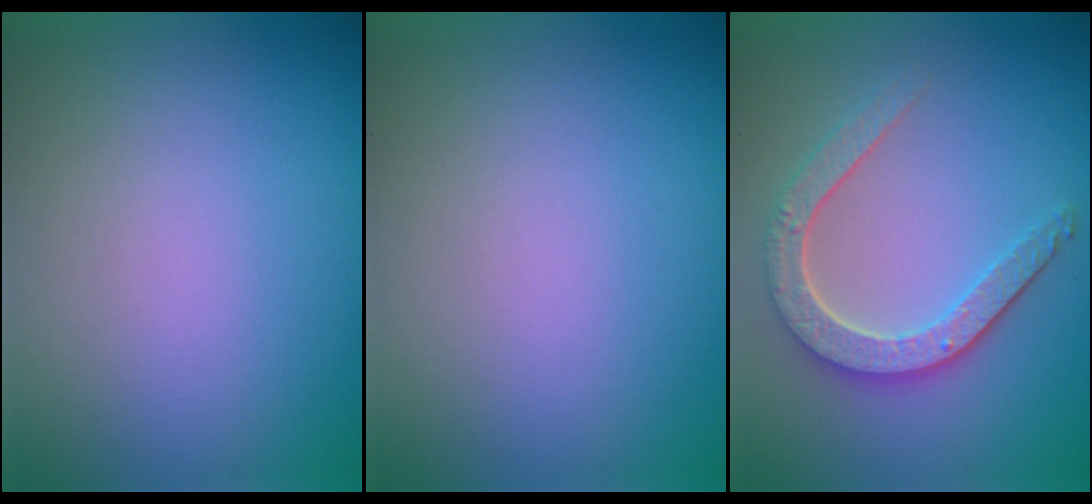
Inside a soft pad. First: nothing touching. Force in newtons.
{"total": 0.0}
{"total": 4.5, "press": 3.6, "slide": 2.7}